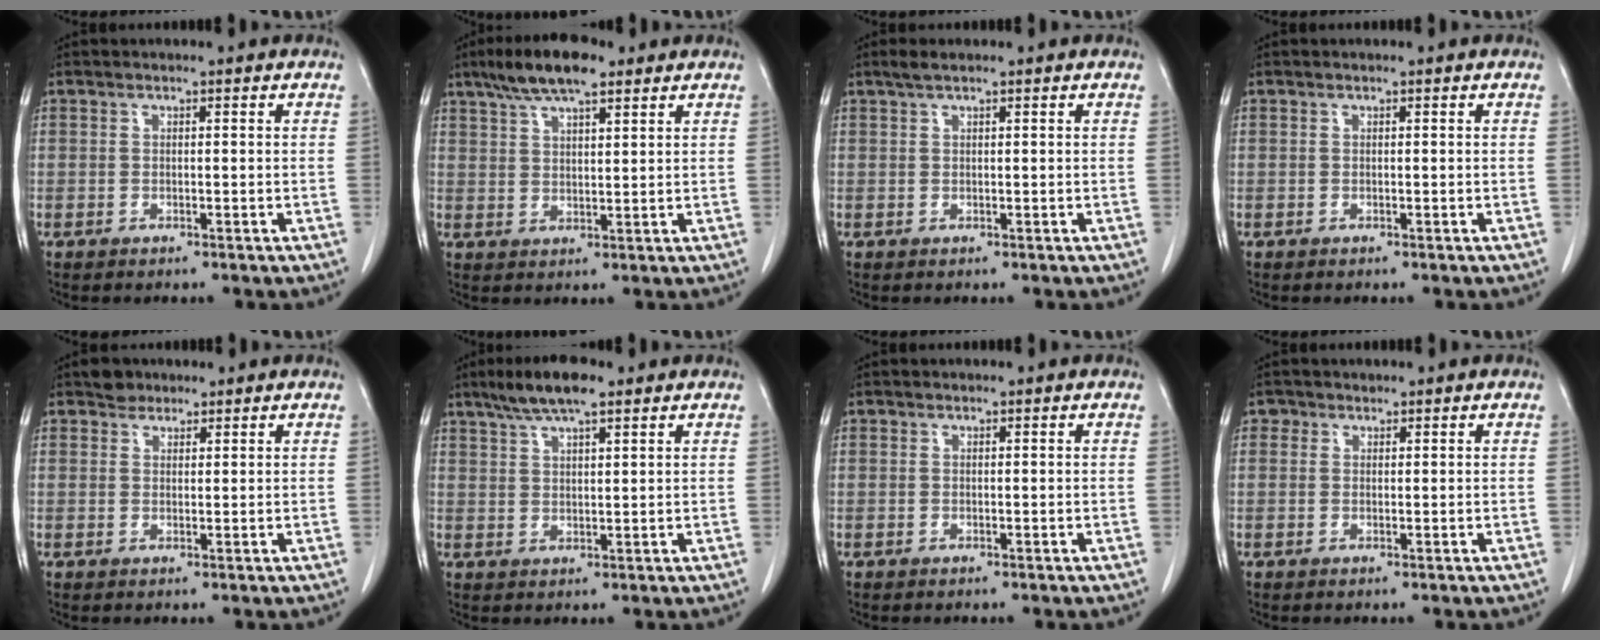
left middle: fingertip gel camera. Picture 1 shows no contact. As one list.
[{"total": 8.6, "force": [6.1, 2.1, 5.7], "torque": [-0.110, 0.015, 0.107]}, {"total": 1.5, "force": [1.2, 0.2, 1.0], "torque": [-0.026, 0.008, 0.024]}, {"total": 0.0}, {"total": 2.2, "force": [1.7, 1.3, 0.2], "torque": [-0.005, 0.004, 0.026]}, {"total": 7.0, "force": [5.1, 1.3, 4.7], "torque": [-0.095, 0.014, 0.091]}, {"total": 0.0}, {"total": 1.1, "force": [0.7, 0.8, -0.1], "torque": [0.008, 0.002, 0.008]}]